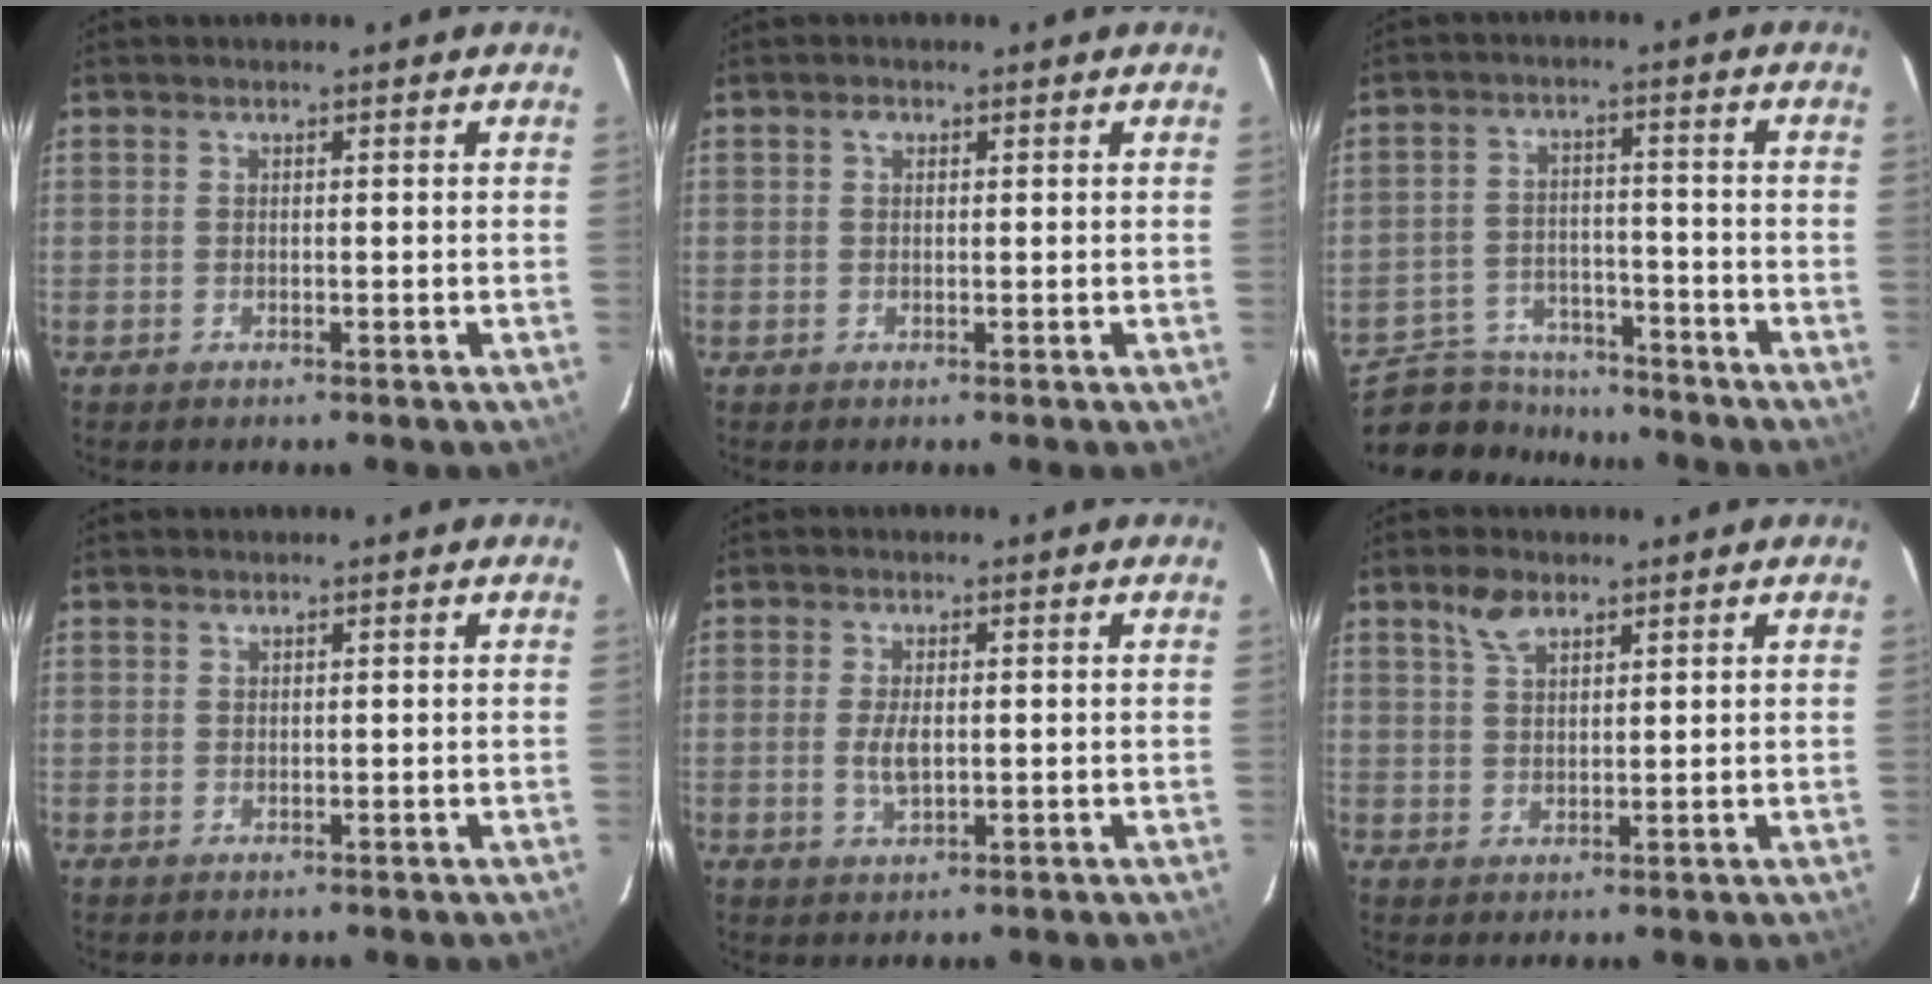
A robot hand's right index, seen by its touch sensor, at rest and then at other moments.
{"total": 1.1, "force": [0.4, 0.9, 0.5], "torque": [-0.008, 0.006, 0.006]}
{"total": 12.8, "force": [-11.1, 5.6, 3.0], "torque": [-0.089, 0.012, -0.167]}
{"total": 0.7, "force": [0.3, 0.6, 0.0], "torque": [0.003, 0.003, 0.005]}
{"total": 3.9, "force": [-0.2, 1.8, 3.5], "torque": [-0.069, -0.004, -0.002]}
{"total": 4.3, "force": [2.8, 2.1, 2.4], "torque": [-0.044, 0.009, 0.054]}